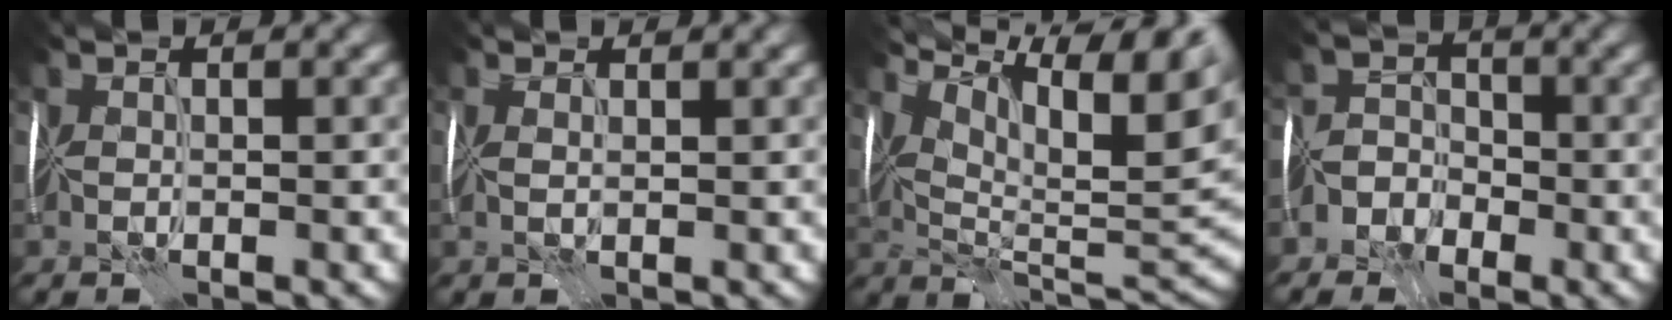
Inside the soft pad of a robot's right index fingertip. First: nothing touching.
{"total": 1.6, "force": [0.9, 0.8, 1.0], "torque": [-0.015, 0.016, 0.003]}
{"total": 12.9, "force": [6.7, 4.5, 10.0], "torque": [-0.162, 0.014, 0.123]}
{"total": 4.1, "force": [-3.3, 2.4, 0.4], "torque": [0.025, 0.004, -0.069]}